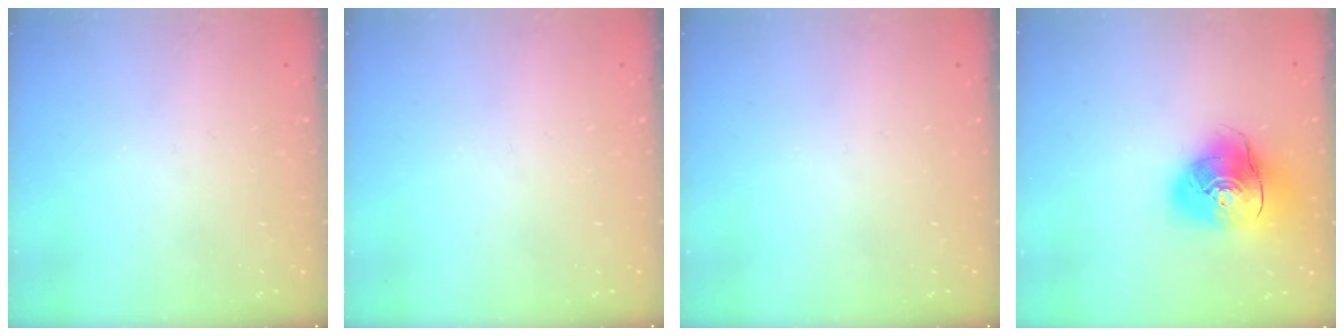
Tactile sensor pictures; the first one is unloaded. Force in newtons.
{"total": 0.0}
{"total": 0.0}
{"total": 14.0, "press": 13.8, "slide": 2.4}